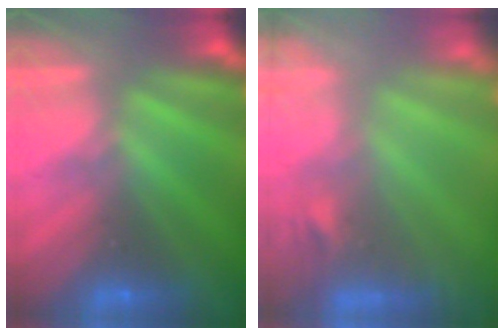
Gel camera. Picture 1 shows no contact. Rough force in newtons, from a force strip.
{"total": 7.4}